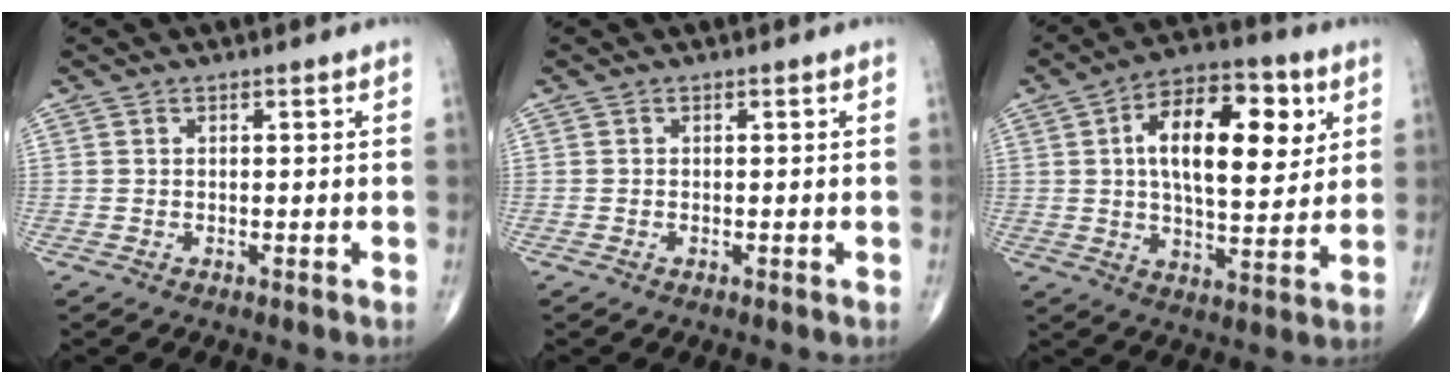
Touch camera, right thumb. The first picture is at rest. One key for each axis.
{"total": 0.0}
{"total": 18.2, "fx": 4.8, "fy": 8.7, "fz": 15.3, "tx": -0.211, "ty": -0.002, "tz": 0.070}